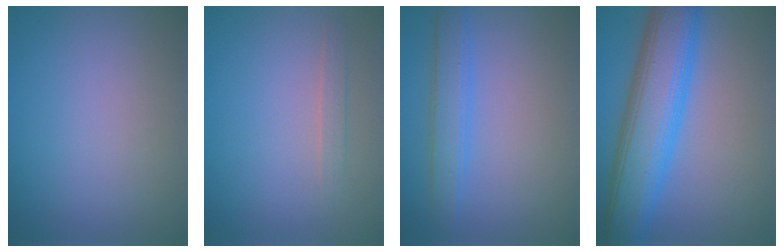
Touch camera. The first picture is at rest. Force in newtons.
{"total": 1.1, "press": 1.1, "slide": 0.1}
{"total": 3.1, "press": 3.1, "slide": 0.2}
{"total": 9.6, "press": 9.6, "slide": 0.1}